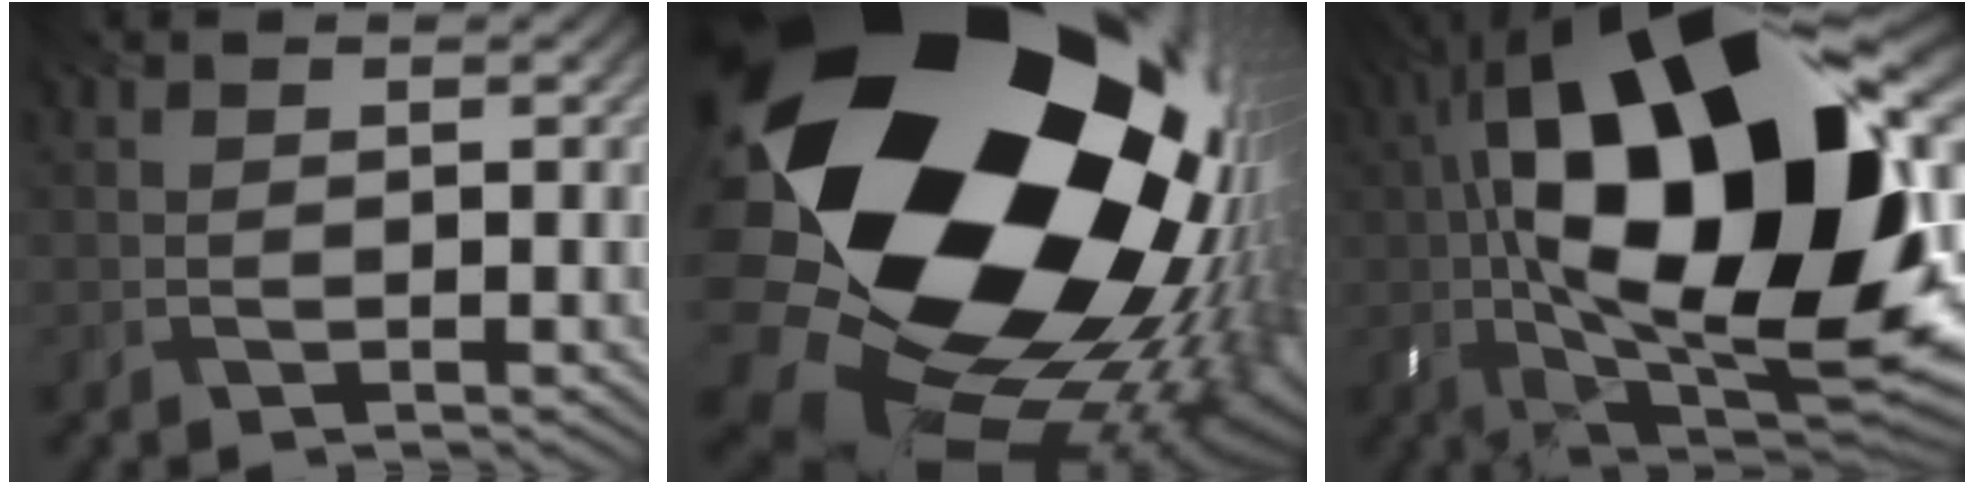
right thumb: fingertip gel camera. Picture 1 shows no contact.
{"total": 24.0, "force": [3.4, 18.5, 15.0], "torque": [-0.258, -0.085, 0.059]}
{"total": 22.3, "force": [2.8, 9.2, 20.1], "torque": [-0.371, 0.030, 0.032]}